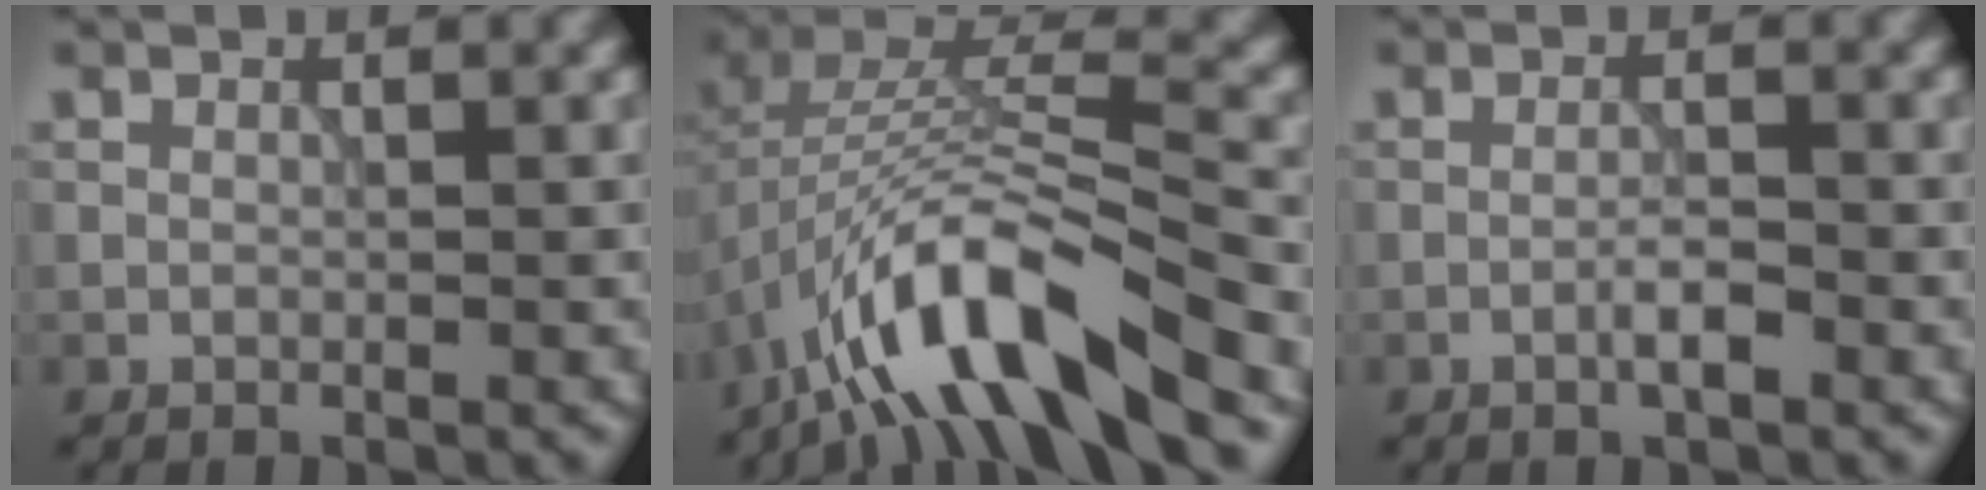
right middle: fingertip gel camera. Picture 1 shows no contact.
{"total": 10.7, "force": [-6.0, 3.1, 8.3], "torque": [-0.145, 0.013, -0.108]}
{"total": 1.8, "force": [-0.9, 0.2, 1.5], "torque": [-0.028, 0.004, -0.019]}